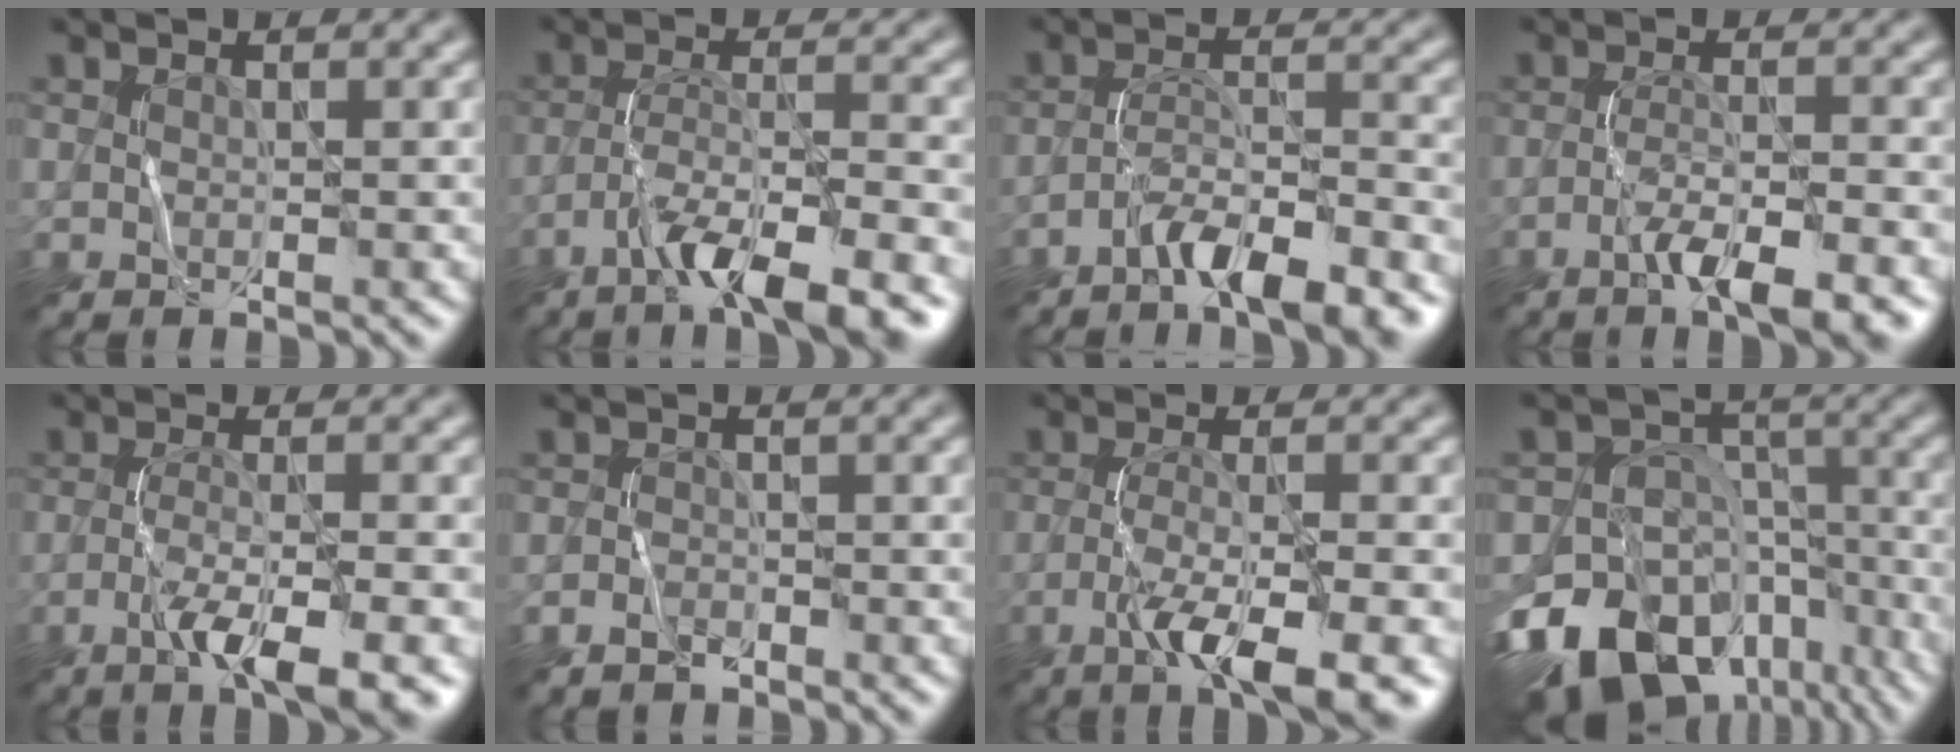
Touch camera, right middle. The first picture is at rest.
{"total": 7.6, "force": [-5.0, 1.4, 5.6], "torque": [-0.093, 0.009, -0.085]}
{"total": 6.3, "force": [-4.6, 1.2, 4.1], "torque": [-0.069, 0.010, -0.078]}
{"total": 5.2, "force": [-2.9, 1.0, 4.2], "torque": [-0.068, 0.004, -0.050]}
{"total": 5.6, "force": [-2.8, 1.1, 4.8], "torque": [-0.079, 0.002, -0.051]}
{"total": 1.3, "force": [-1.1, 0.6, 0.4], "torque": [-0.009, 0.006, -0.024]}
{"total": 6.4, "force": [-3.2, 1.3, 5.4], "torque": [-0.087, 0.002, -0.059]}
{"total": 18.6, "force": [-11.6, 12.5, 7.3], "torque": [-0.139, -0.035, -0.171]}